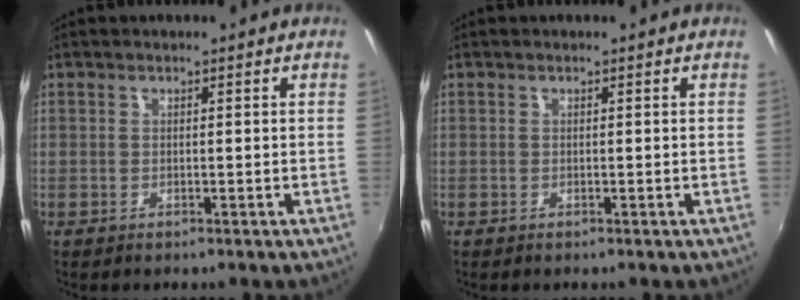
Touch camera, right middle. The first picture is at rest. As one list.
[{"total": 0.0}]